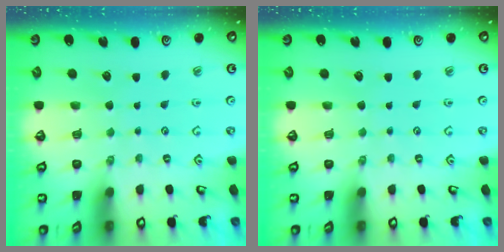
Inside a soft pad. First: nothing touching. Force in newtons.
{"total": 0.0}